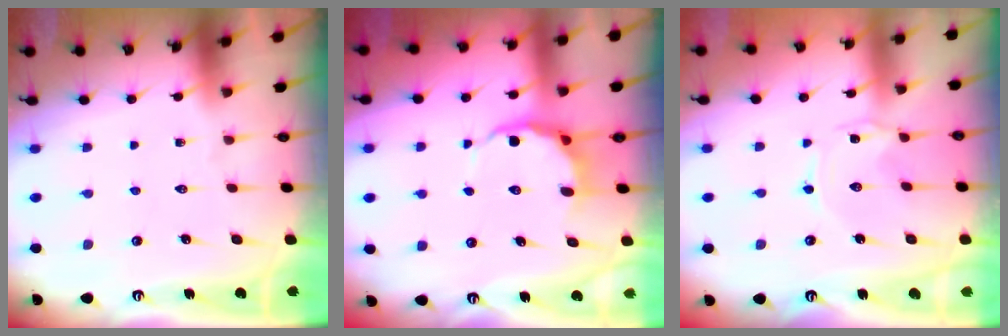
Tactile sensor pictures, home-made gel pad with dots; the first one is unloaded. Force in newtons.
{"total": 5.9, "press": 5.6, "slide": 1.8}
{"total": 0.7, "press": 0.7, "slide": 0.1}